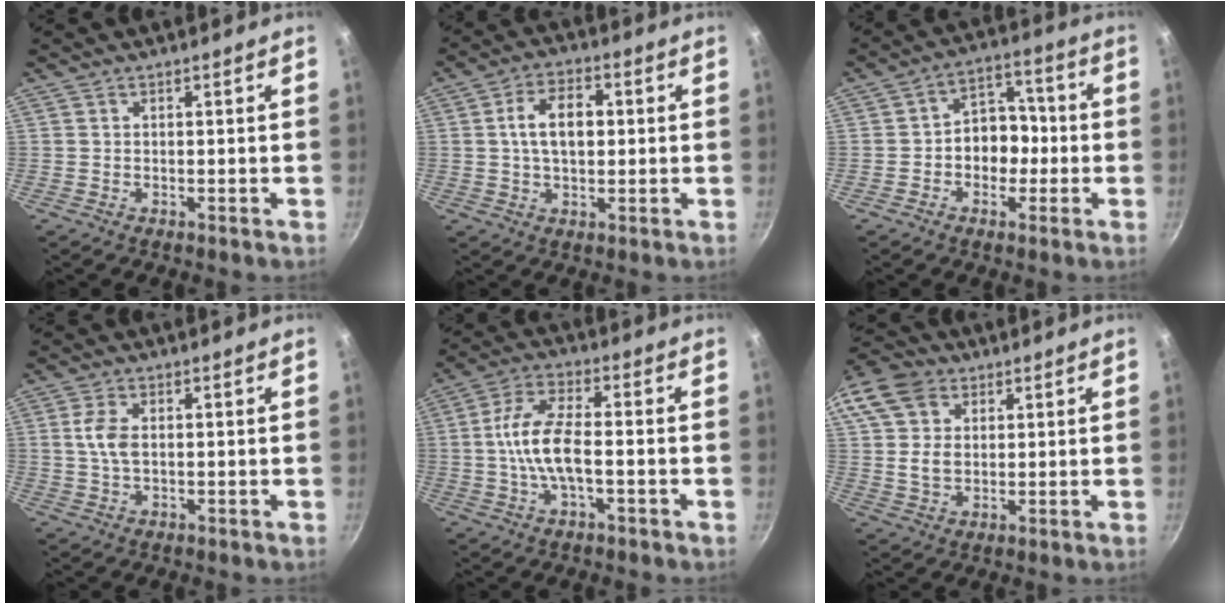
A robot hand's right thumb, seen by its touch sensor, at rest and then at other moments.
{"total": 9.1, "force": [1.0, 5.6, 7.1], "torque": [-0.104, 0.017, 0.011]}
{"total": 8.7, "force": [-1.4, 6.9, 5.2], "torque": [-0.015, 0.033, -0.031]}
{"total": 4.7, "force": [0.6, 2.6, 3.9], "torque": [-0.079, 0.005, 0.009]}
{"total": 10.1, "force": [-1.5, 4.2, 9.1], "torque": [-0.175, 0.027, -0.041]}
{"total": 16.5, "force": [5.5, 12.5, 9.1], "torque": [-0.188, 0.017, 0.094]}